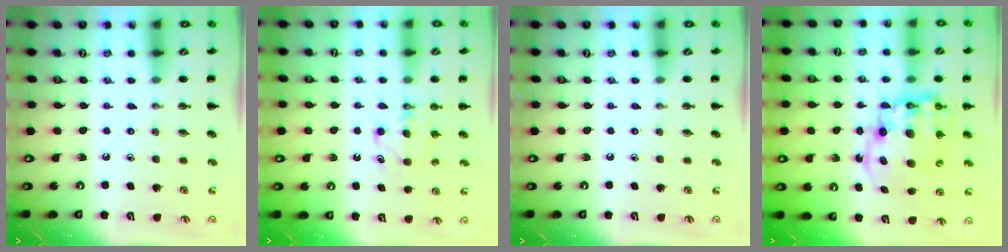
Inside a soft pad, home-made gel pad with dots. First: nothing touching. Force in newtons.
{"total": 5.6, "press": 5.4, "slide": 1.5}
{"total": 0.0}
{"total": 12.7, "press": 12.2, "slide": 3.3}